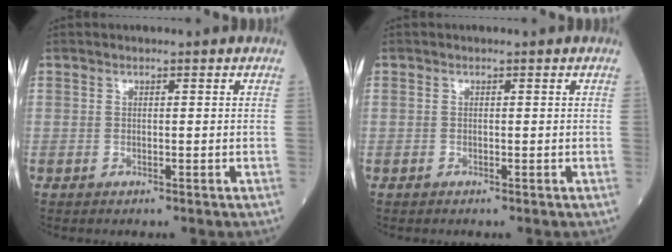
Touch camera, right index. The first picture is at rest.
{"total": 0.0}